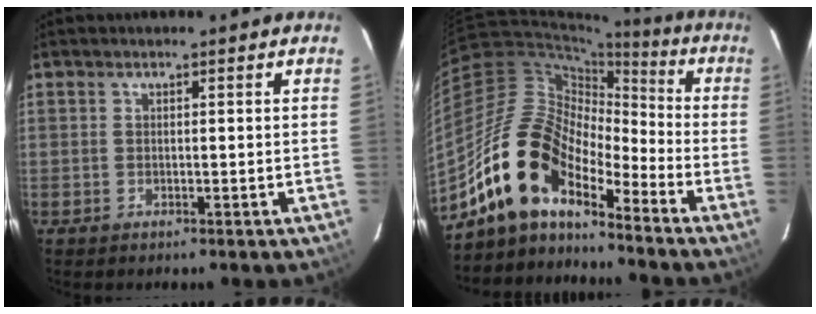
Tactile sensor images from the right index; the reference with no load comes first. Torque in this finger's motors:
{"motor_torque": [1.09, -1.05, 1.05, 0.21]}